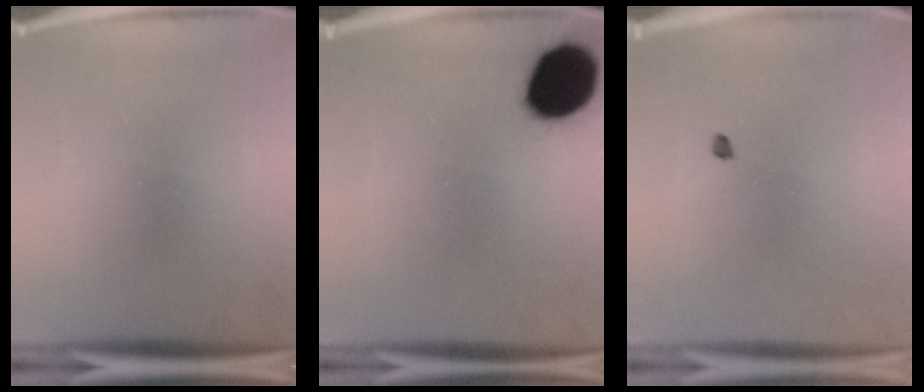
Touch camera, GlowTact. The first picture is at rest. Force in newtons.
{"total": 13.0}
{"total": 0.9}